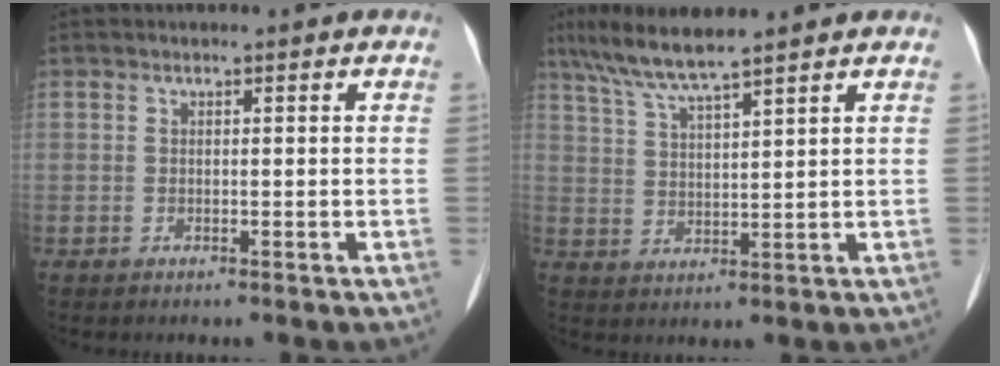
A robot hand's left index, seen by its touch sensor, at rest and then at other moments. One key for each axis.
{"total": 7.5, "fx": 6.2, "fy": -0.1, "fz": 4.3, "tx": -0.085, "ty": 0.016, "tz": 0.117}